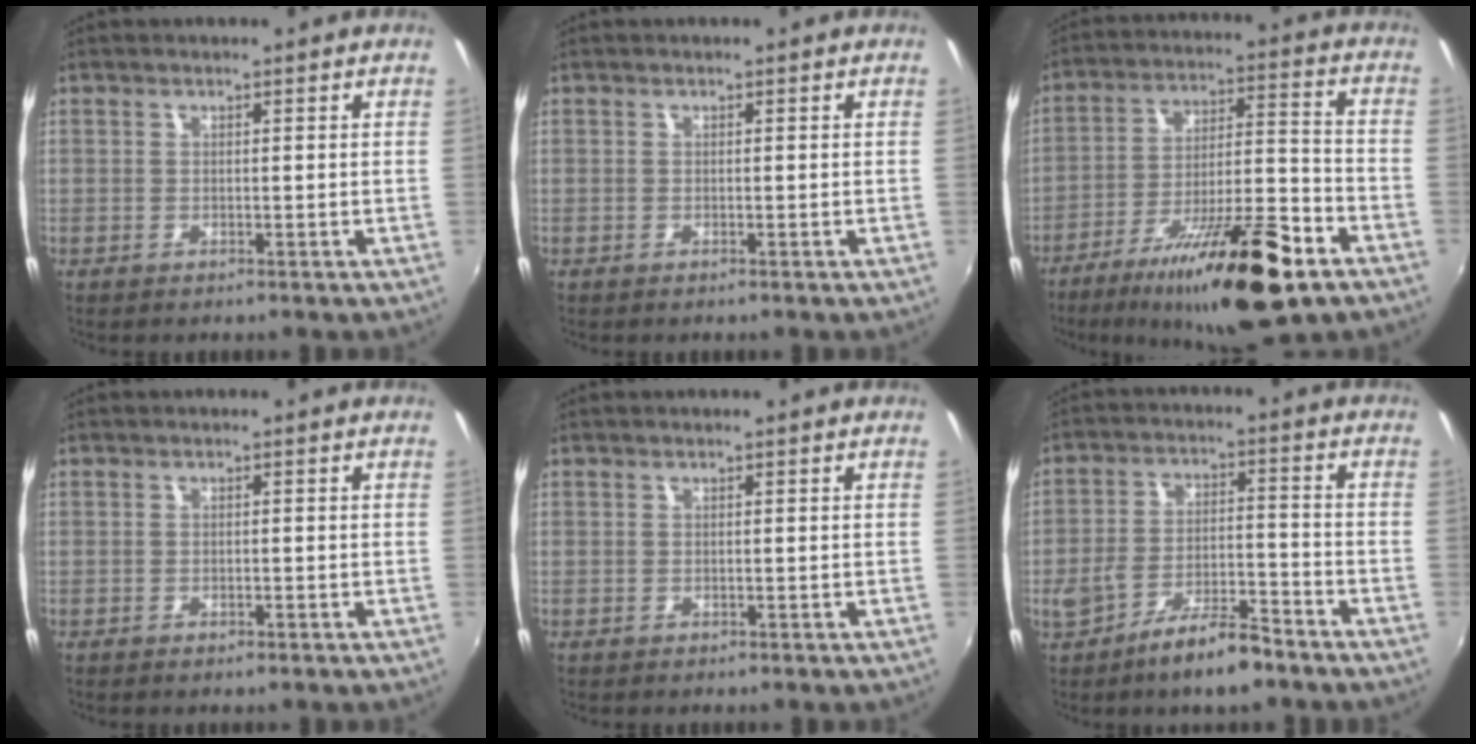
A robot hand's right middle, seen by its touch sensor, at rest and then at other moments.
{"total": 0.0}
{"total": 21.6, "force": [-13.2, 5.0, 16.3], "torque": [-0.277, -0.021, -0.210]}
{"total": 0.5, "force": [-0.1, 0.0, 0.5], "torque": [-0.007, -0.005, -0.002]}
{"total": 0.7, "force": [0.6, -0.4, 0.0], "torque": [0.002, -0.002, 0.010]}
{"total": 9.4, "force": [-6.8, 2.3, 6.1], "torque": [-0.119, -0.001, -0.110]}